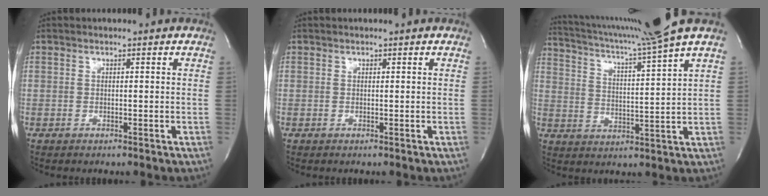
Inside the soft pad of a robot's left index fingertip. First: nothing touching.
{"total": 0.0}
{"total": 13.6, "force": [11.6, -3.5, 6.1], "torque": [-0.115, -0.039, 0.177]}